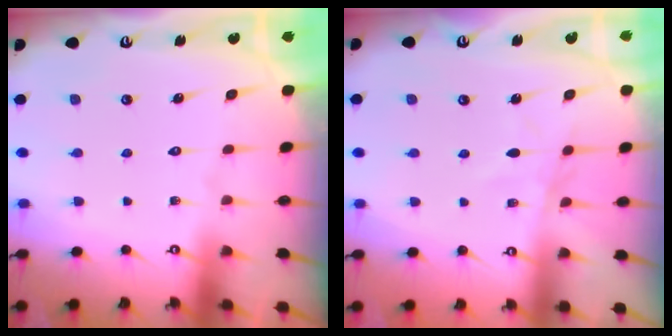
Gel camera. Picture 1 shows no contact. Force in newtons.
{"total": 3.5, "press": 3.4, "slide": 0.4}